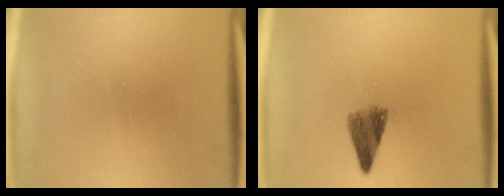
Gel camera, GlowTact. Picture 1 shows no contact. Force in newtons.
{"total": 4.2}